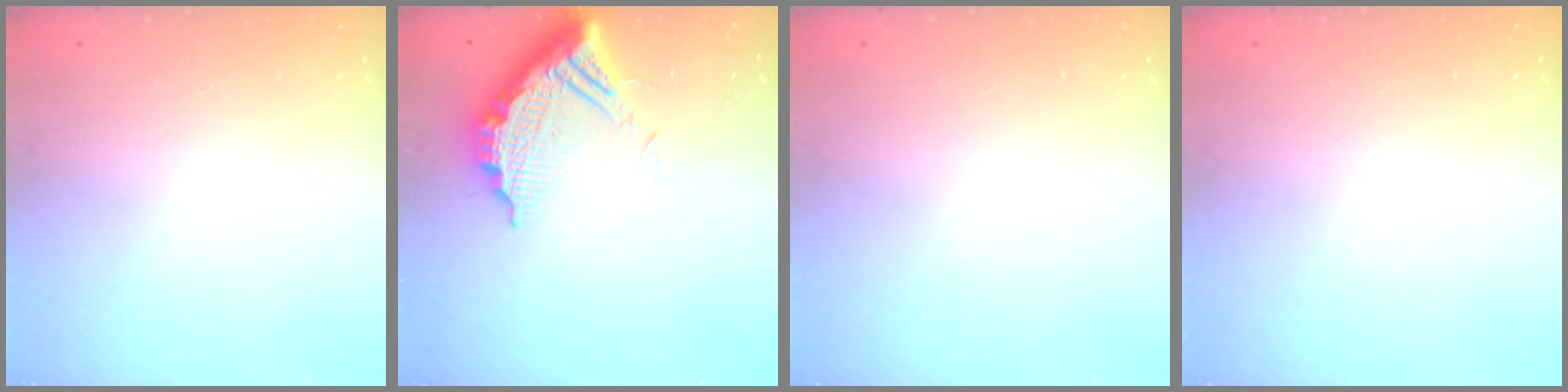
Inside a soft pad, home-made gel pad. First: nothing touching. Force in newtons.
{"total": 13.7, "press": 13.7, "slide": 1.0}
{"total": 0.0}
{"total": 0.0}